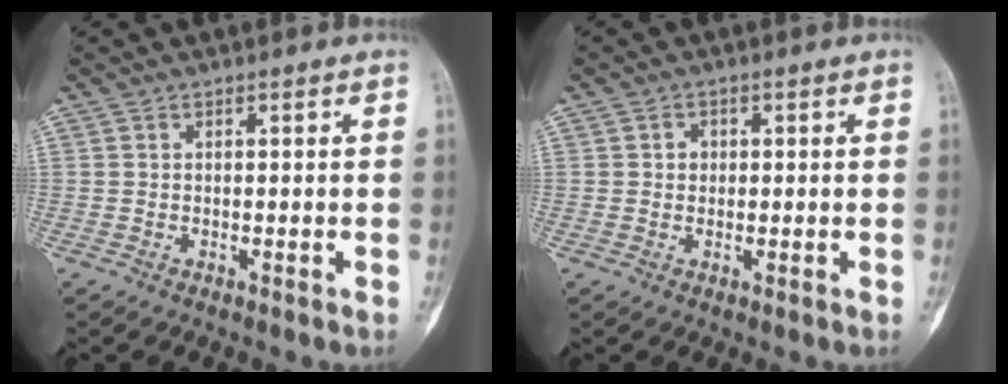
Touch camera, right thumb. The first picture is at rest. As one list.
[{"total": 1.7, "force": [0.2, 1.5, 0.7], "torque": [0.002, 0.004, 0.002]}]